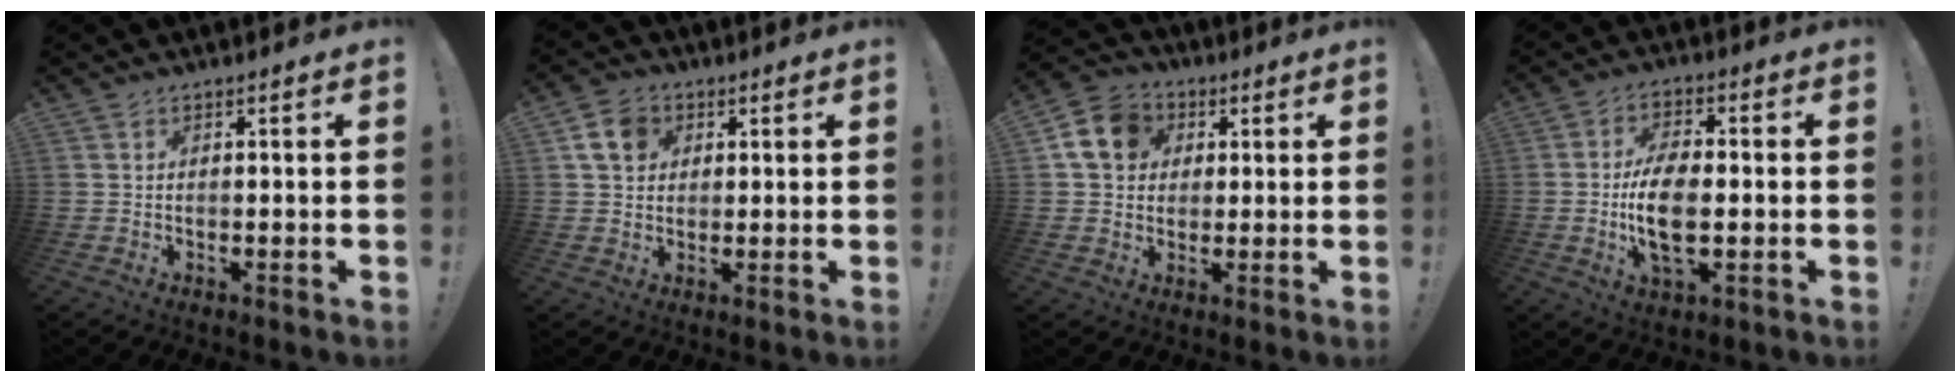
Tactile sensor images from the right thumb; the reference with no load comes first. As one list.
[{"total": 8.1, "force": [3.1, 6.4, 3.9], "torque": [-0.062, 0.002, 0.064]}, {"total": 11.4, "force": [3.1, 9.7, 5.2], "torque": [-0.079, 0.006, 0.067]}, {"total": 11.7, "force": [-1.5, 5.5, 10.2], "torque": [-0.197, -0.004, -0.029]}]